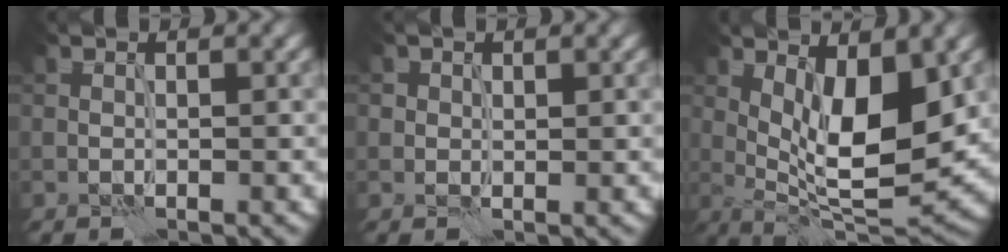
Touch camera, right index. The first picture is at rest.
{"total": 0.9, "force": [0.4, 0.7, 0.2], "torque": [0.001, -0.002, 0.008]}
{"total": 9.0, "force": [1.7, 3.0, 8.4], "torque": [-0.135, -0.011, 0.031]}